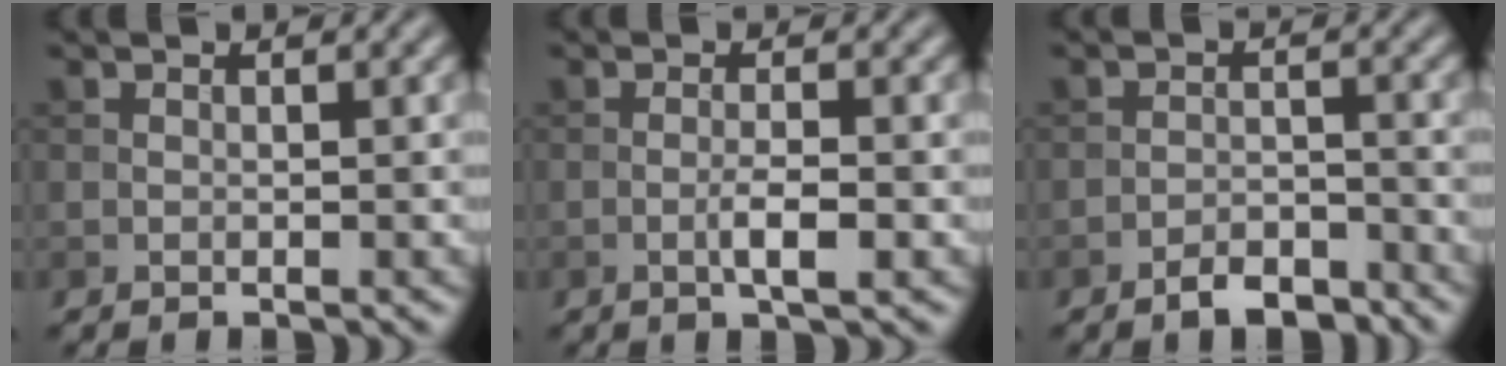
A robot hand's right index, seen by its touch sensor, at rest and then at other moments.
{"total": 2.3, "force": [-0.7, 0.3, 2.1], "torque": [-0.039, 0.003, -0.014]}
{"total": 3.2, "force": [-2.6, 1.1, 1.5], "torque": [-0.021, 0.005, -0.050]}